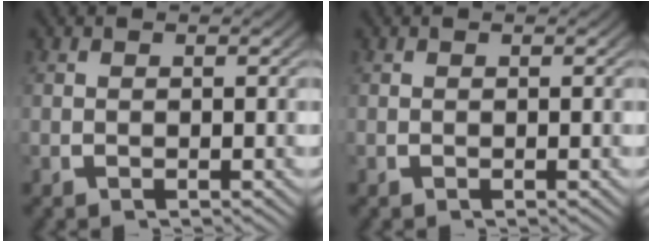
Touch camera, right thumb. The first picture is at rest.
{"total": 0.0}